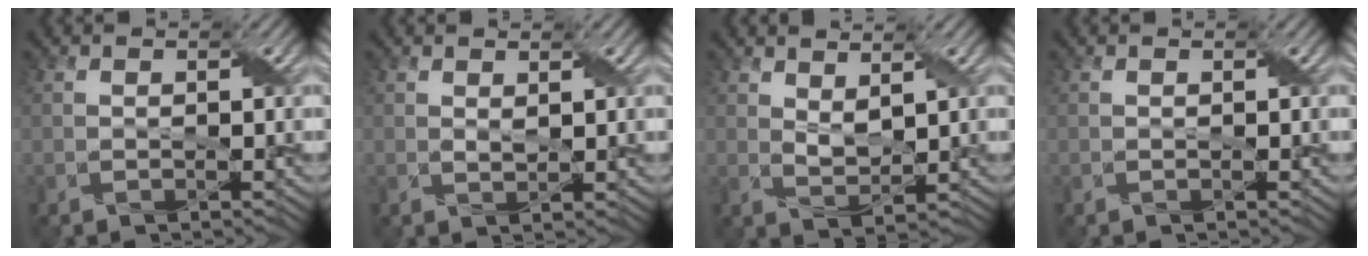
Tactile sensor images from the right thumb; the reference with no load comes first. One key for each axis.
{"total": 1.0, "fx": 0.7, "fy": 0.3, "fz": 0.6, "tx": -0.018, "ty": -0.002, "tz": 0.017}
{"total": 2.6, "fx": 1.7, "fy": 1.1, "fz": 1.6, "tx": -0.040, "ty": -0.003, "tz": 0.037}
{"total": 0.0}